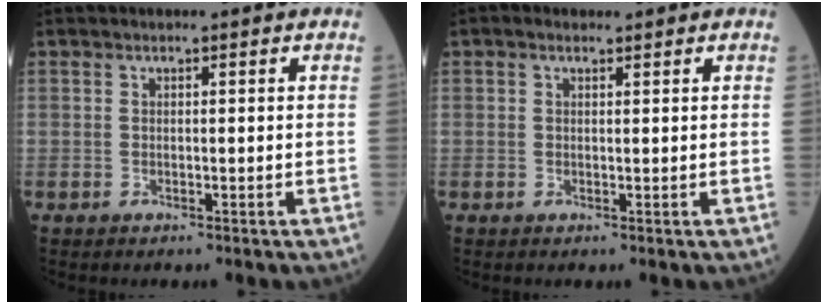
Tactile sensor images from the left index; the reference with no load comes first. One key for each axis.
{"total": 0.9, "fx": 0.6, "fy": 0.5, "fz": 0.5, "tx": -0.013, "ty": 0.006, "tz": 0.008}